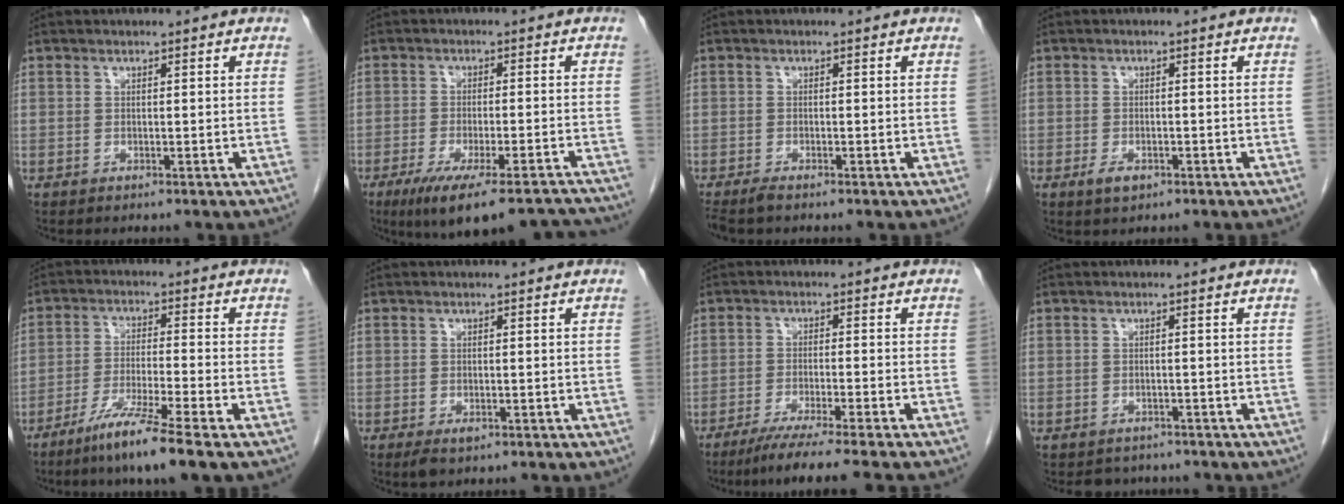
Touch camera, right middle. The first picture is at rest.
{"total": 15.1, "force": [-12.7, 2.3, 7.8], "torque": [-0.094, -0.005, -0.179]}
{"total": 1.9, "force": [-1.6, 0.3, 1.0], "torque": [-0.021, -0.006, -0.028]}
{"total": 2.2, "force": [-1.2, 1.1, 1.5], "torque": [-0.030, 0.000, -0.014]}
{"total": 8.5, "force": [-5.8, -1.0, 6.1], "torque": [-0.118, -0.029, -0.111]}
{"total": 1.9, "force": [-1.1, 0.9, 1.3], "torque": [-0.026, -0.003, -0.011]}
{"total": 9.3, "force": [-7.6, -1.6, 5.1], "torque": [-0.061, -0.029, -0.118]}
{"total": 3.3, "force": [-2.9, 1.6, -0.1], "torque": [-0.001, 0.003, -0.040]}